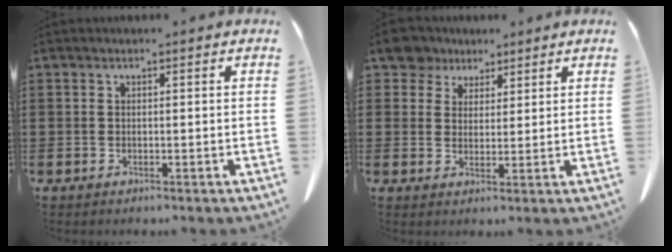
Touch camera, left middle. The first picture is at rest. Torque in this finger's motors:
{"motor_torque": [0.02, 0.15, 0.04, 0.00]}